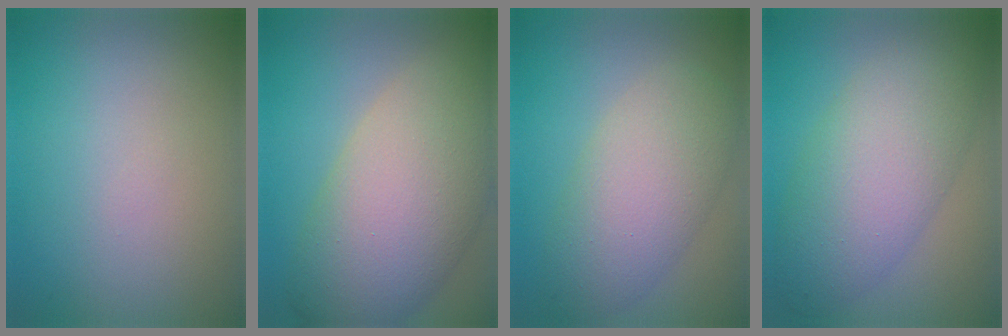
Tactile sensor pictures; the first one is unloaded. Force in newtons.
{"total": 11.7, "press": 11.7, "slide": 0.6}
{"total": 6.5, "press": 6.5, "slide": 0.1}
{"total": 7.8, "press": 7.8, "slide": 0.4}